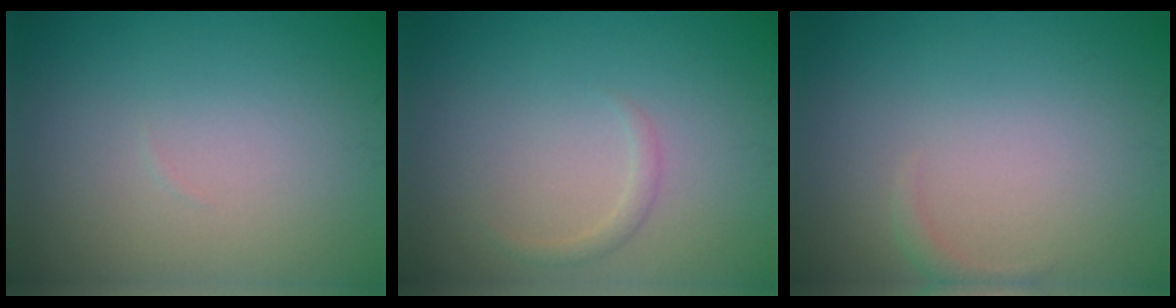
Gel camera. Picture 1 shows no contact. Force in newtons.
{"total": 0.9, "press": 0.9, "slide": 0.0}
{"total": 0.8, "press": 0.8, "slide": 0.1}